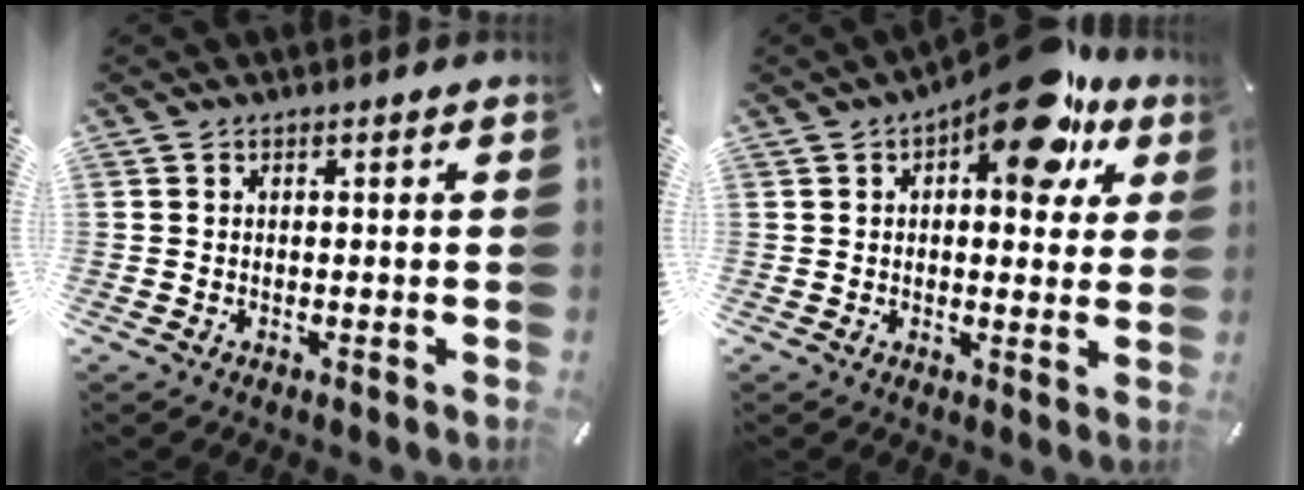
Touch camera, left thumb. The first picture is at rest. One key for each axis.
{"total": 16.0, "fx": 9.0, "fy": 7.2, "fz": 11.2, "tx": -0.144, "ty": -0.050, "tz": 0.146}